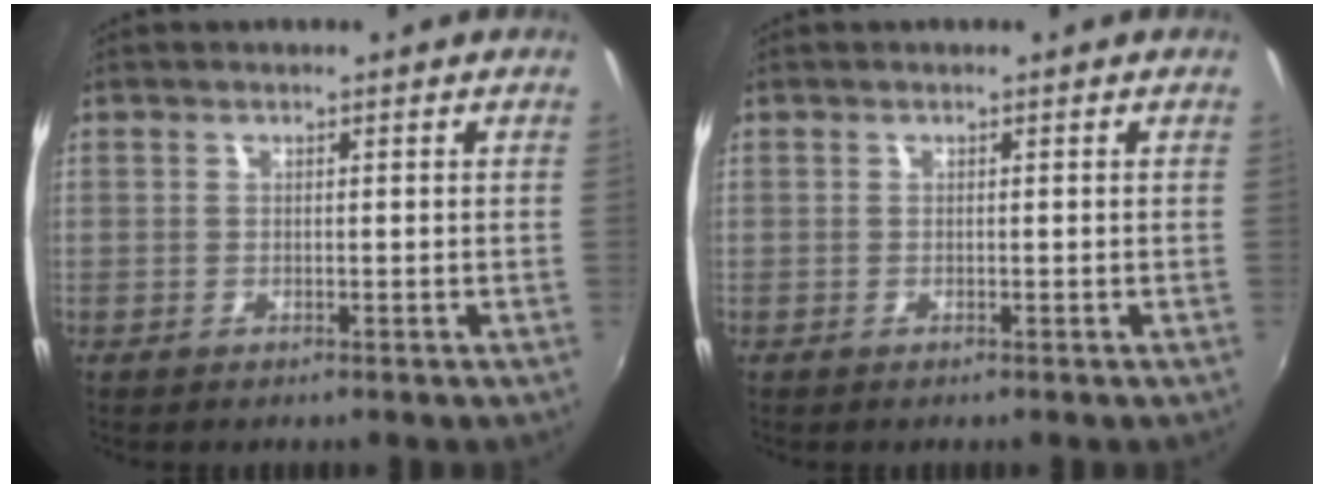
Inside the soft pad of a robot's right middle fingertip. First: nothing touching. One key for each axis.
{"total": 0.0}